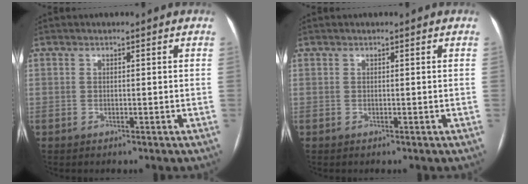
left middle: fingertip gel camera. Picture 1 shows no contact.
{"total": 0.0}